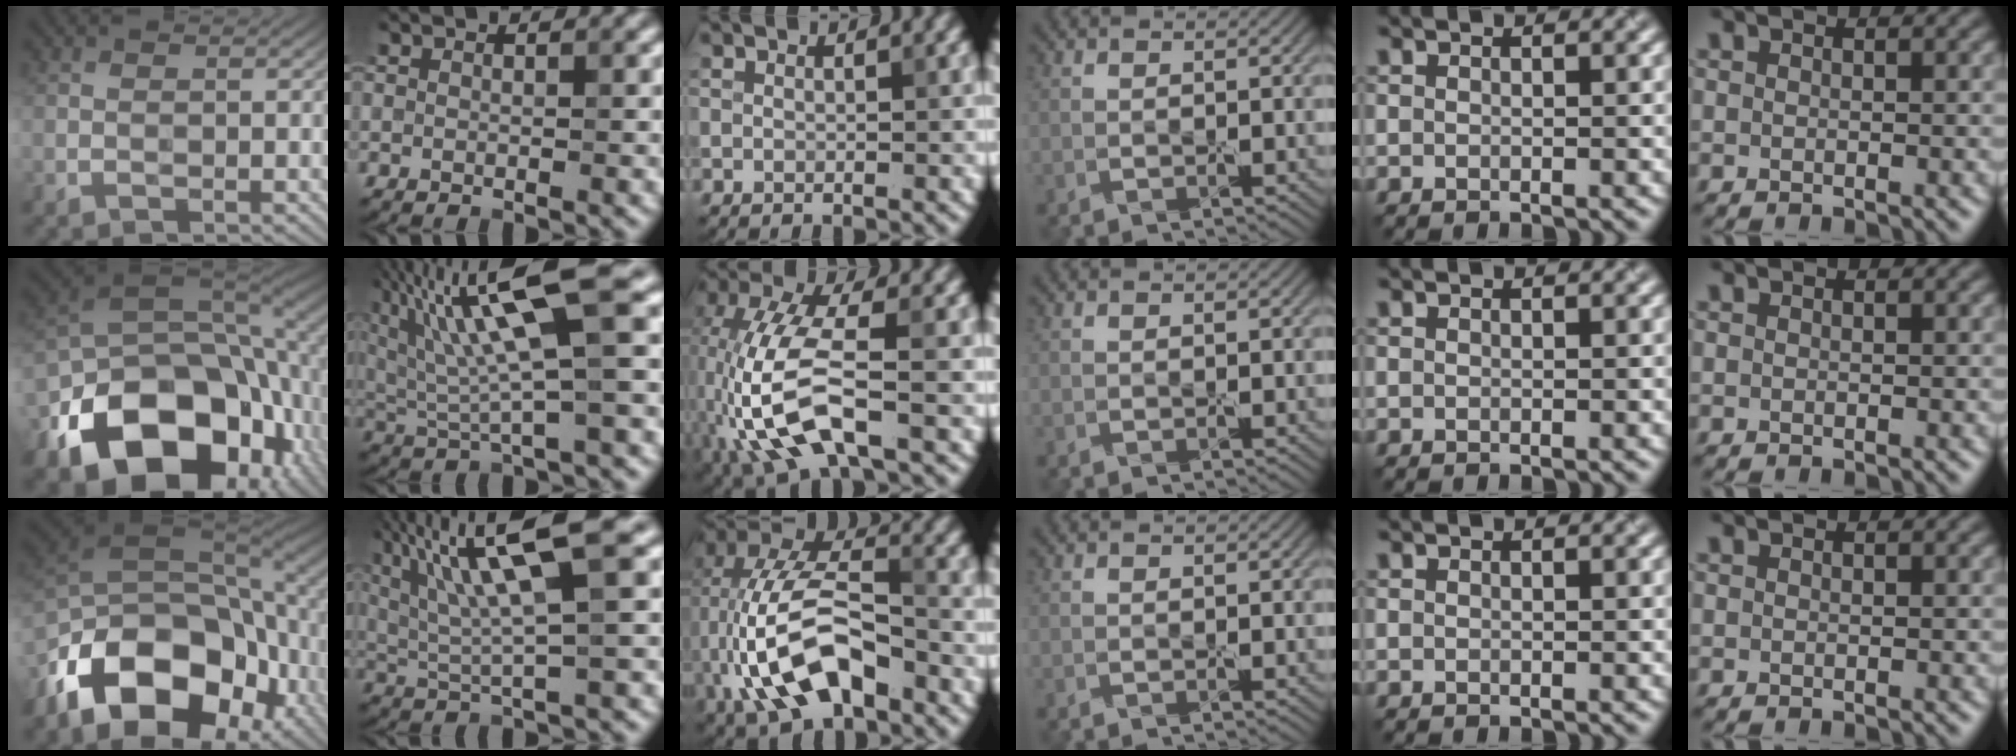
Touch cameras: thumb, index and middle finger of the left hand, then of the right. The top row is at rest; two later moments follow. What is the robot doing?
{"motion": "peel", "object": "sticker"}